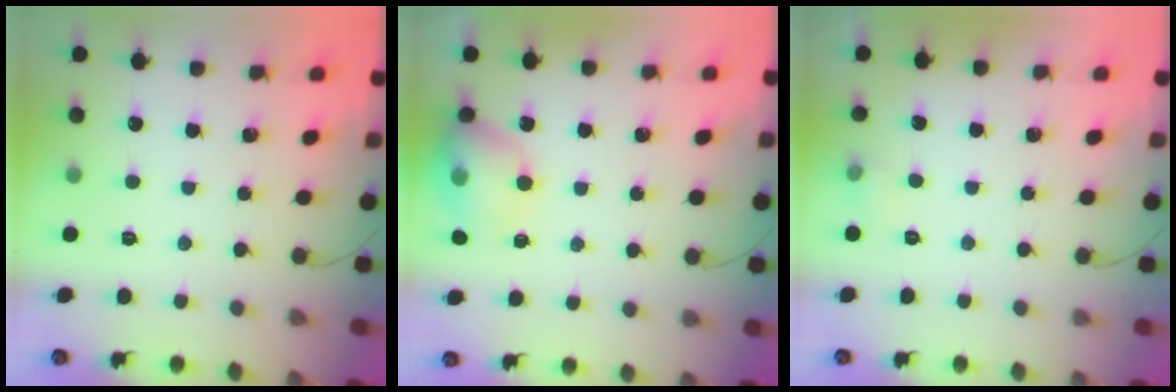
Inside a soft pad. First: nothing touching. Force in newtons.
{"total": 13.7, "press": 13.5, "slide": 2.2}
{"total": 4.3, "press": 4.0, "slide": 1.4}